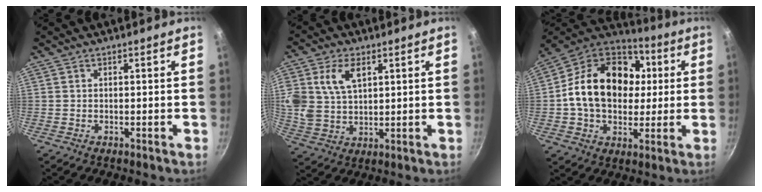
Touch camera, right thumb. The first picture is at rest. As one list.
[{"total": 11.4, "force": [4.2, 7.3, 7.6], "torque": [-0.146, -0.008, 0.083]}, {"total": 22.6, "force": [2.0, 16.8, 14.9], "torque": [-0.233, 0.030, 0.025]}]